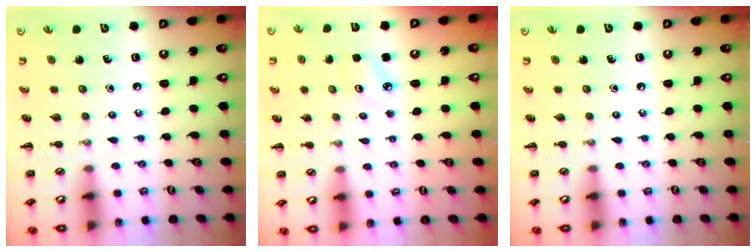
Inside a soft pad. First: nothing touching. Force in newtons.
{"total": 4.8, "press": 4.5, "slide": 1.4}
{"total": 0.0}